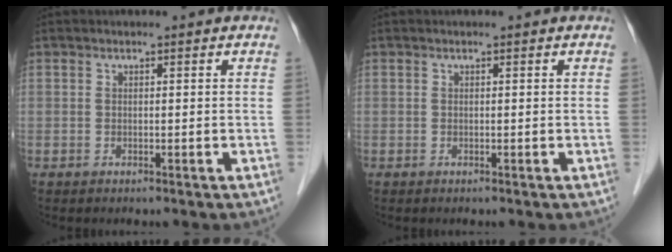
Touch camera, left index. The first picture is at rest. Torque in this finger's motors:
{"motor_torque": [0.00, 0.00, 0.03, 0.00]}